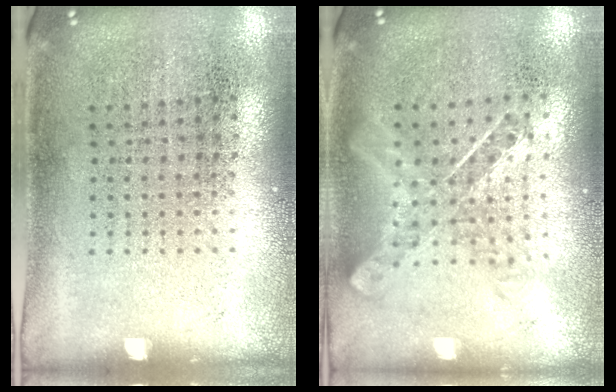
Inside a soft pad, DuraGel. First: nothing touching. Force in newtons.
{"total": 1.0, "press": 0.9, "slide": 0.1}